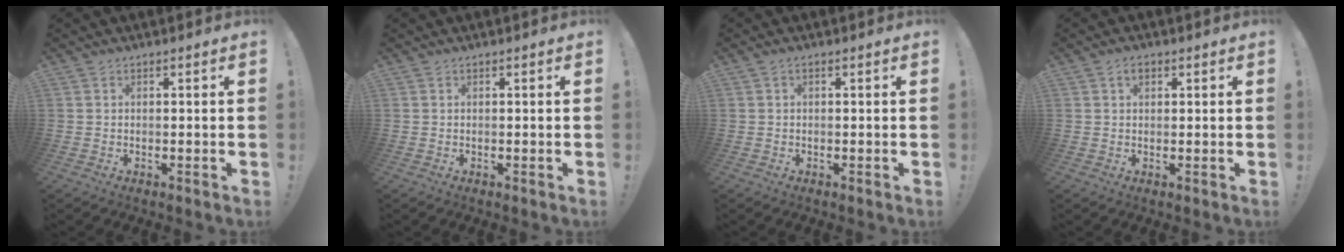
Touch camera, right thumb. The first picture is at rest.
{"total": 0.0}
{"total": 0.9, "force": [-0.2, 0.4, 0.8], "torque": [-0.016, 0.002, -0.004]}
{"total": 2.4, "force": [1.1, 1.5, 1.5], "torque": [-0.017, -0.001, 0.016]}